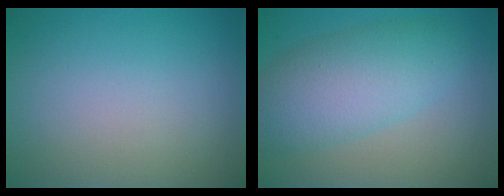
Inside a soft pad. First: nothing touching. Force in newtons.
{"total": 6.3, "press": 6.3, "slide": 0.2}